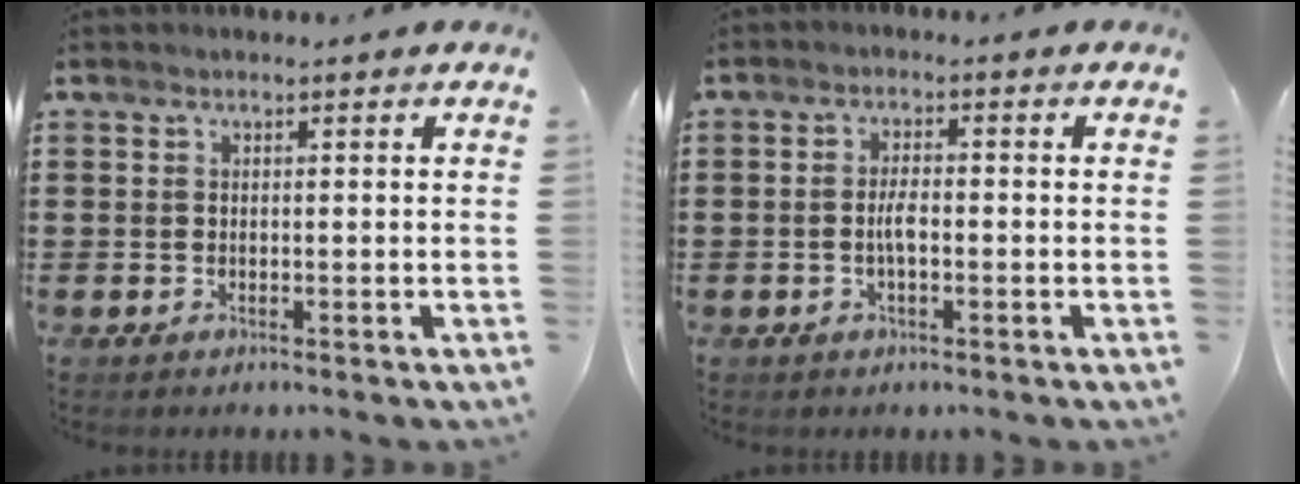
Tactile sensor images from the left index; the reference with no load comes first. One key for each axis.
{"total": 2.9, "fx": -0.8, "fy": 1.0, "fz": 2.6, "tx": -0.056, "ty": 0.002, "tz": -0.018}